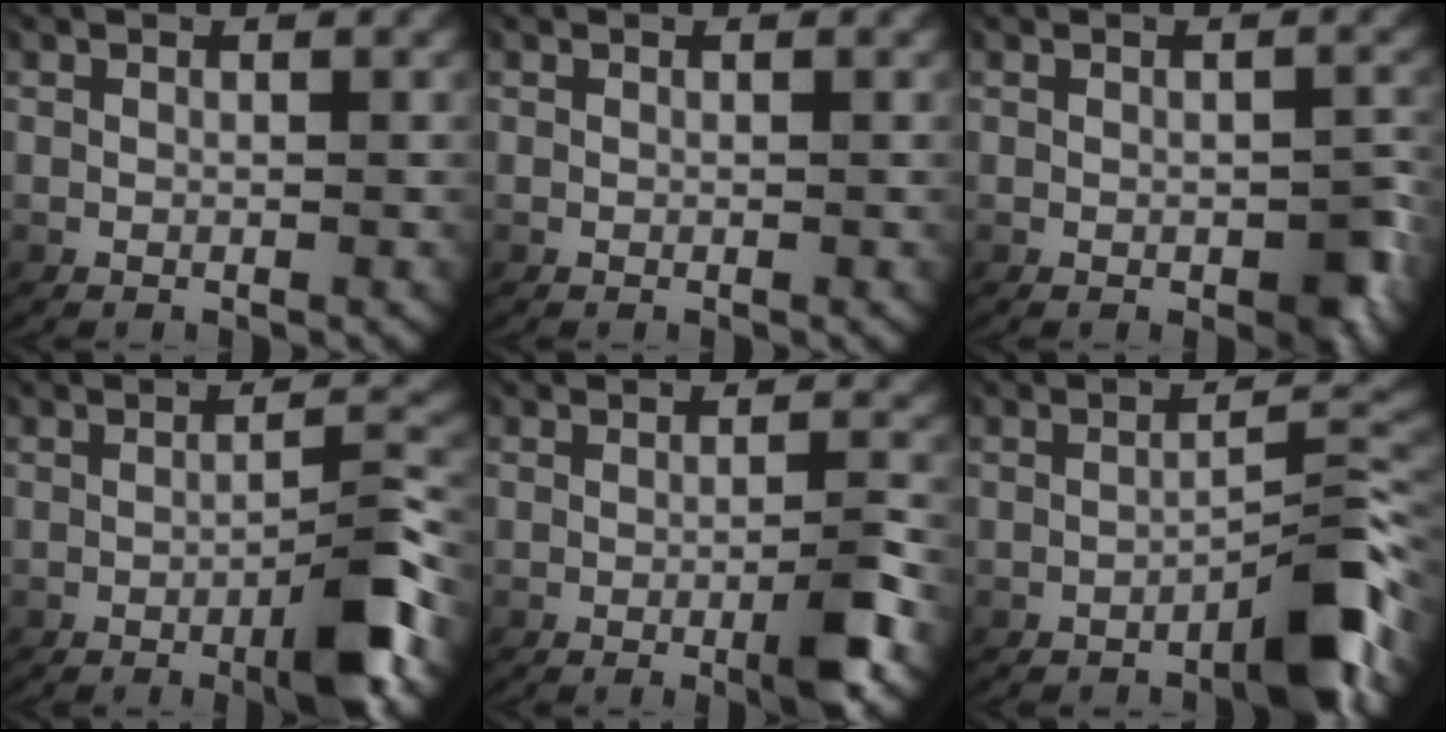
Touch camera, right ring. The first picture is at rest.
{"total": 0.0}
{"total": 2.0, "force": [-0.9, 1.0, 1.5], "torque": [-0.027, -0.006, -0.011]}
{"total": 5.0, "force": [-2.0, 1.1, 4.5], "torque": [-0.060, 0.007, -0.036]}
{"total": 3.6, "force": [-1.1, 0.6, 3.3], "torque": [-0.046, 0.001, -0.021]}
{"total": 4.8, "force": [-2.6, 1.2, 3.8], "torque": [-0.047, 0.006, -0.043]}